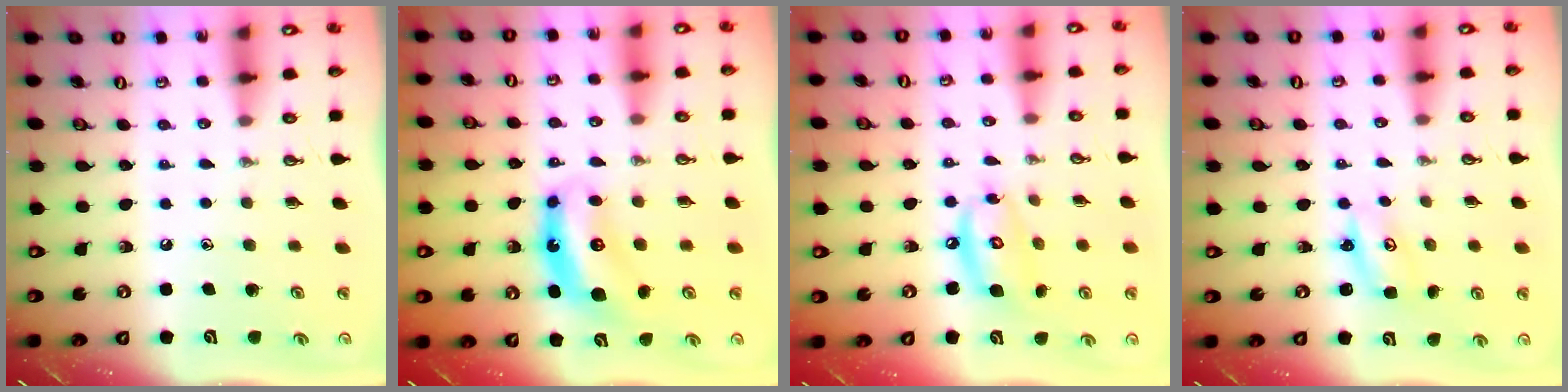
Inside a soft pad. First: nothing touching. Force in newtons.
{"total": 6.8, "press": 6.8, "slide": 0.2}
{"total": 10.7, "press": 10.7, "slide": 1.0}
{"total": 2.6, "press": 2.6, "slide": 0.2}